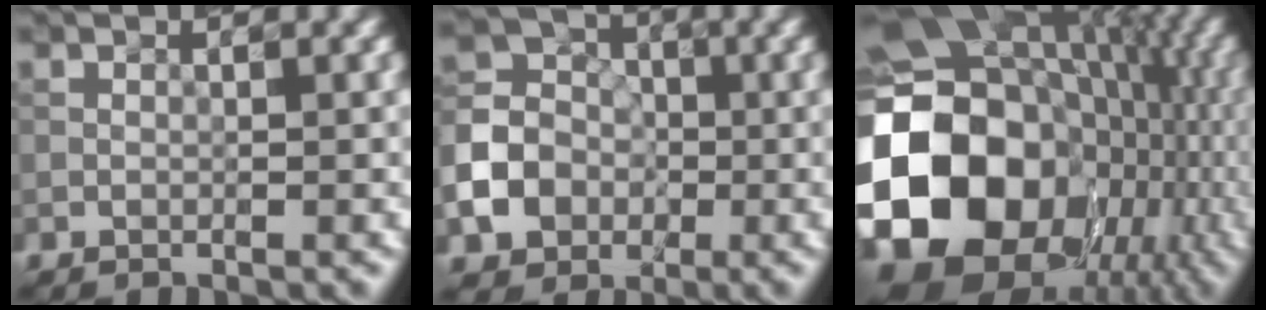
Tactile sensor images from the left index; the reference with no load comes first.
{"total": 5.8, "force": [-1.7, 5.0, 2.3], "torque": [-0.056, 0.008, -0.047]}
{"total": 21.8, "force": [-3.1, 17.8, 12.1], "torque": [-0.261, -0.029, -0.064]}